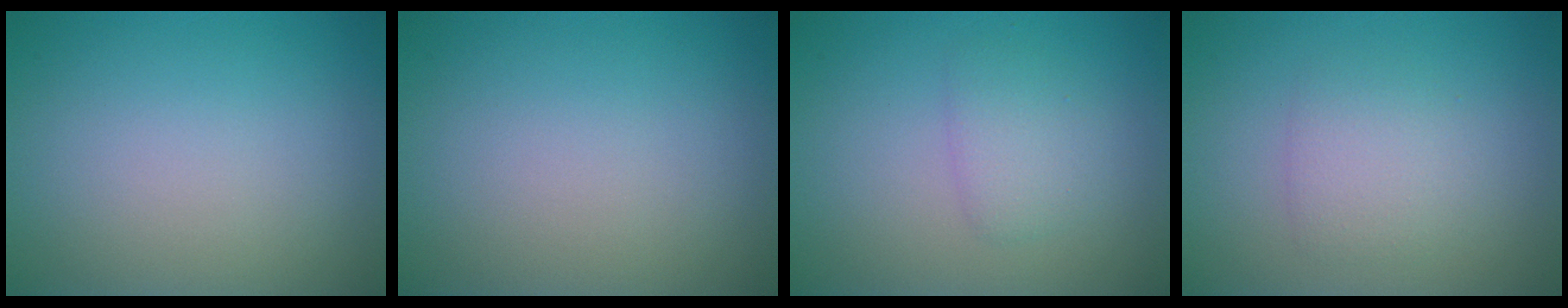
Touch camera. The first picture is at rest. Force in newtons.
{"total": 0.0}
{"total": 2.1, "press": 2.1, "slide": 0.1}
{"total": 2.3, "press": 2.3, "slide": 0.1}